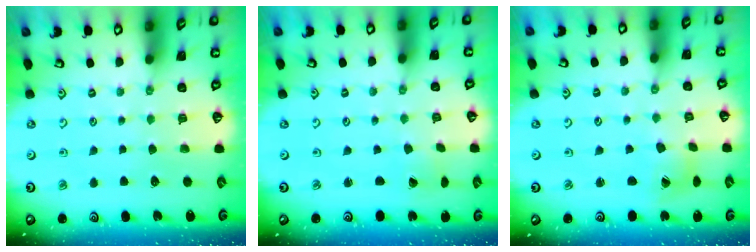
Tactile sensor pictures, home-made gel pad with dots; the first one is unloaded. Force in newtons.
{"total": 0.0}
{"total": 4.7, "press": 4.6, "slide": 0.4}